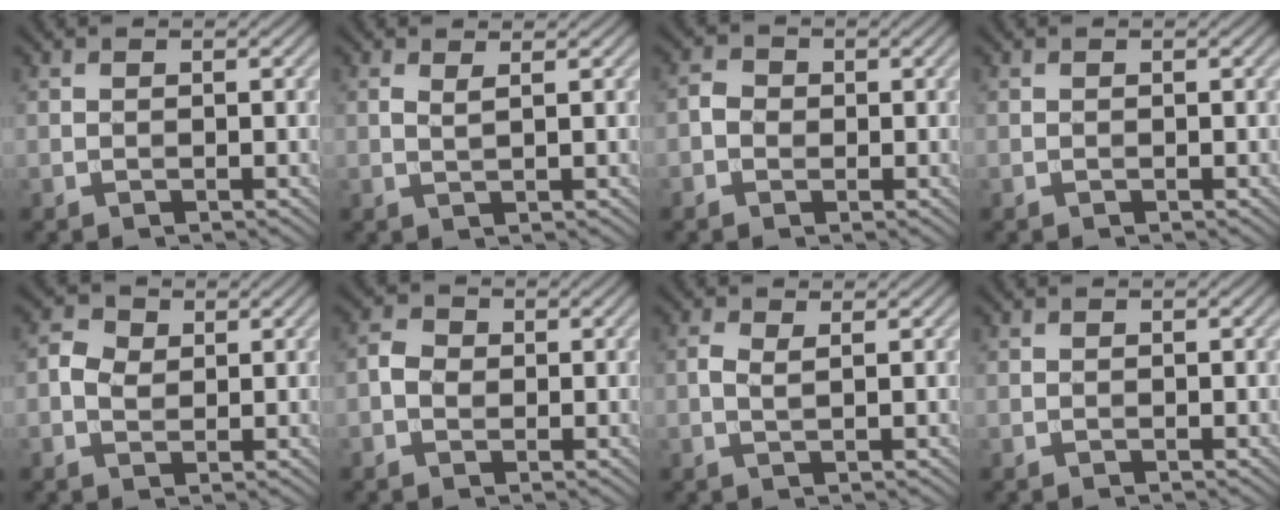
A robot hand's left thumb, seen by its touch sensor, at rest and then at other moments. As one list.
[{"total": 1.4, "force": [0.7, 0.2, 1.1], "torque": [-0.022, 0.004, 0.011]}, {"total": 1.9, "force": [-0.3, 1.6, 0.8], "torque": [-0.018, 0.002, -0.012]}, {"total": 0.0}, {"total": 2.7, "force": [0.7, 2.0, 1.6], "torque": [-0.038, 0.003, 0.009]}, {"total": 2.2, "force": [-0.1, 1.8, 1.2], "torque": [-0.027, 0.004, -0.009]}, {"total": 1.6, "force": [0.5, 0.4, 1.5], "torque": [-0.035, 0.003, 0.008]}, {"total": 0.0}]